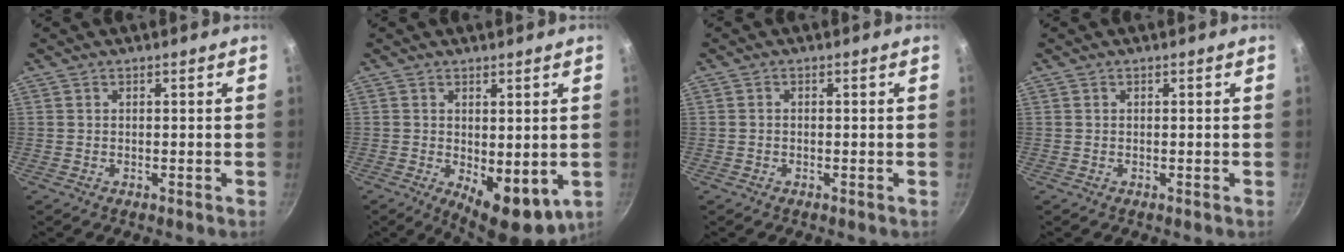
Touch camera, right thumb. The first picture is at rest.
{"total": 9.3, "force": [-1.0, 4.5, 8.1], "torque": [-0.091, -0.011, 0.000]}
{"total": 0.5, "force": [-0.2, 0.4, 0.3], "torque": [-0.008, 0.004, -0.004]}
{"total": 0.0}